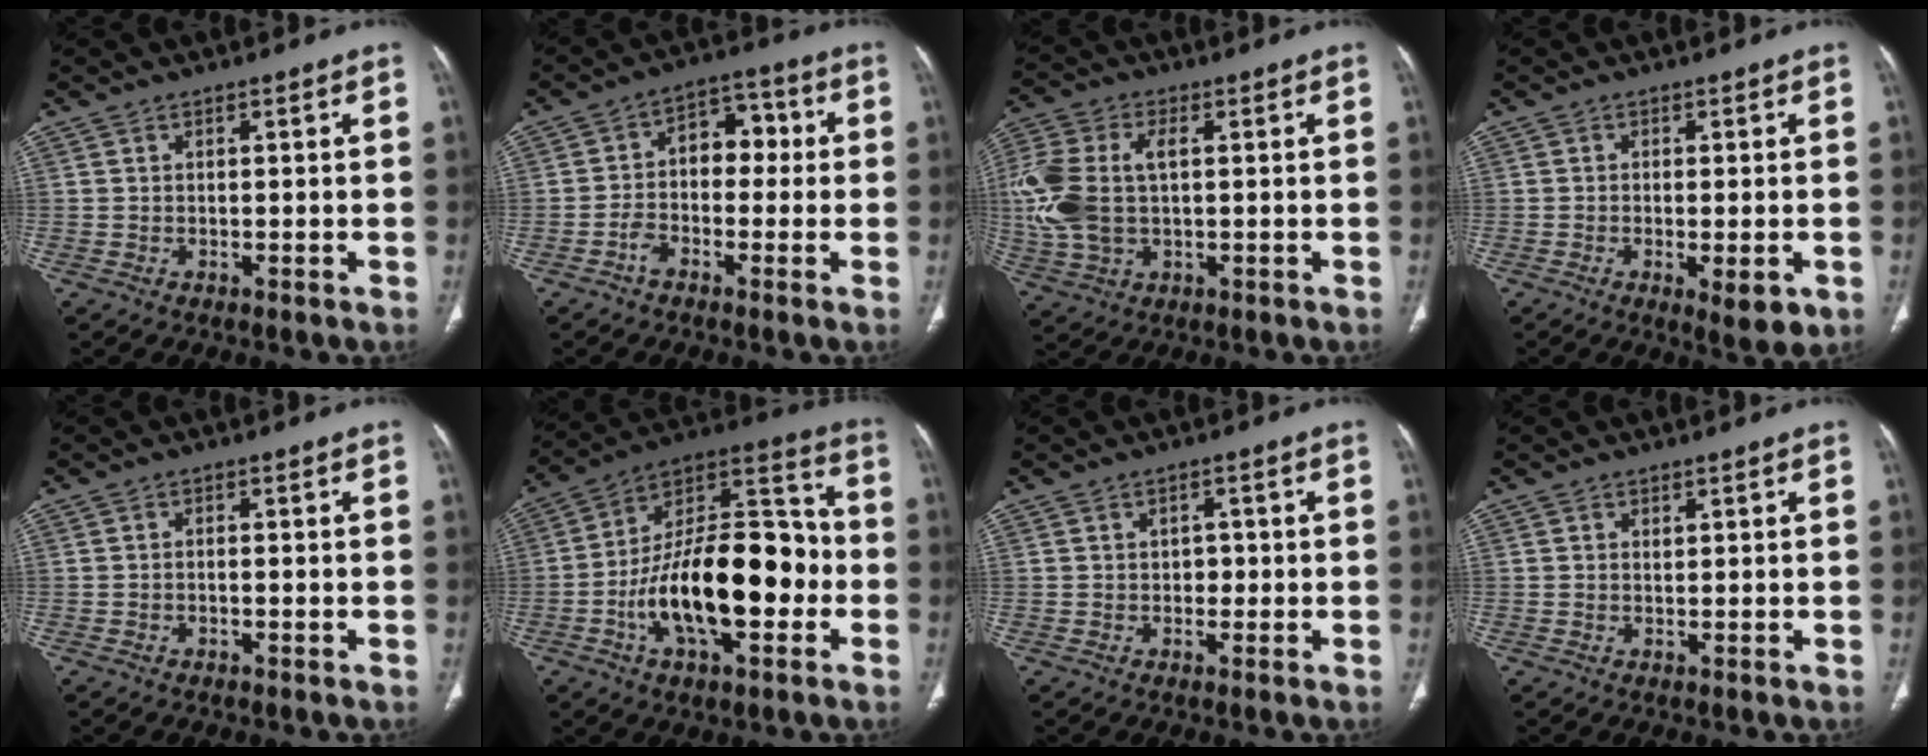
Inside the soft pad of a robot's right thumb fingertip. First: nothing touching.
{"total": 8.3, "force": [-1.4, 5.9, 5.7], "torque": [-0.061, 0.042, -0.038]}
{"total": 14.3, "force": [1.2, 8.5, 11.4], "torque": [-0.281, 0.014, 0.027]}
{"total": 5.5, "force": [-1.8, 1.9, 4.9], "torque": [-0.068, -0.011, -0.020]}
{"total": 0.6, "force": [-0.3, 0.3, 0.4], "torque": [-0.007, 0.003, -0.006]}
{"total": 25.0, "force": [-5.1, 11.9, 21.3], "torque": [-0.331, 0.044, -0.083]}
{"total": 1.9, "force": [0.0, 1.5, 1.1], "torque": [-0.001, 0.003, -0.004]}
{"total": 0.5, "force": [0.3, 0.3, 0.2], "torque": [-0.001, -0.002, 0.006]}